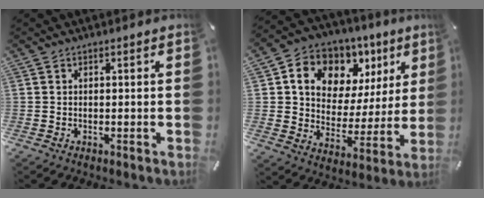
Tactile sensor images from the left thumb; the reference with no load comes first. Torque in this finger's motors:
{"motor_torque": [2.41, 2.42, 1.45, -1.13, 0.23]}